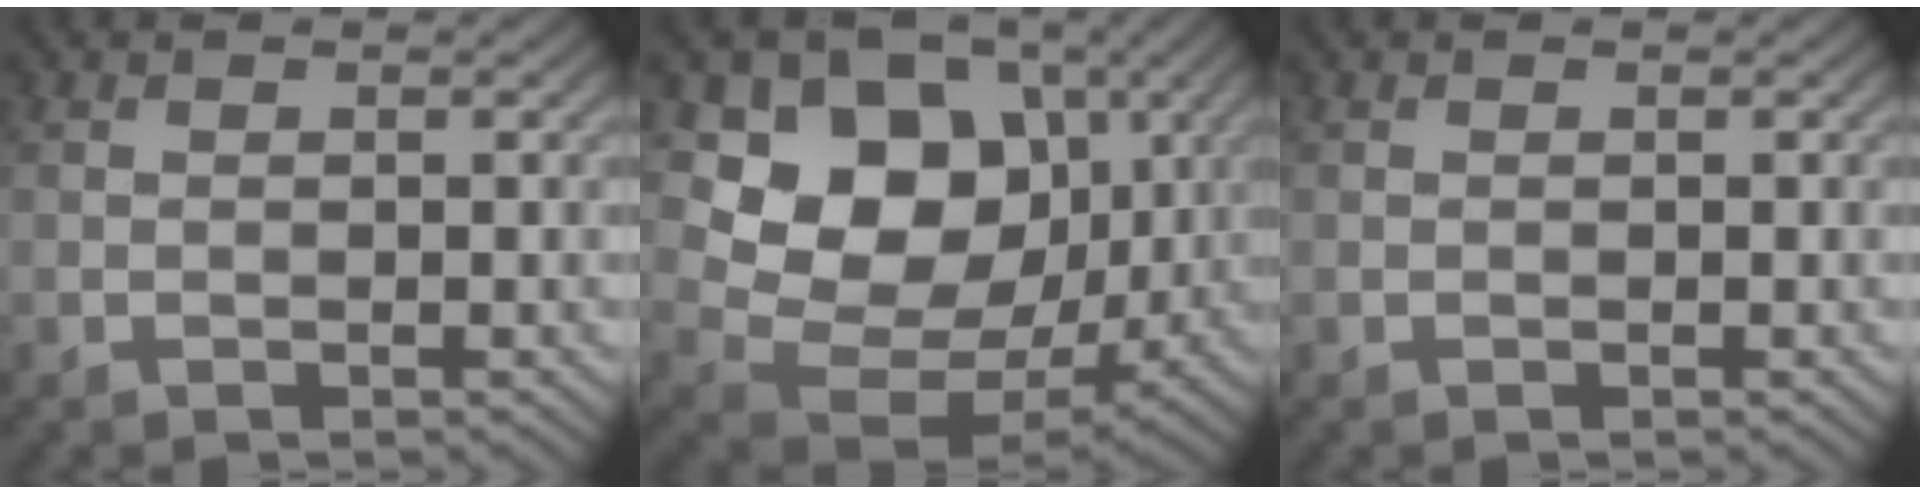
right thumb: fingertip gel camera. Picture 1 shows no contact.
{"total": 14.0, "force": [3.8, 11.0, 7.8], "torque": [-0.152, 0.000, 0.062]}
{"total": 0.0}